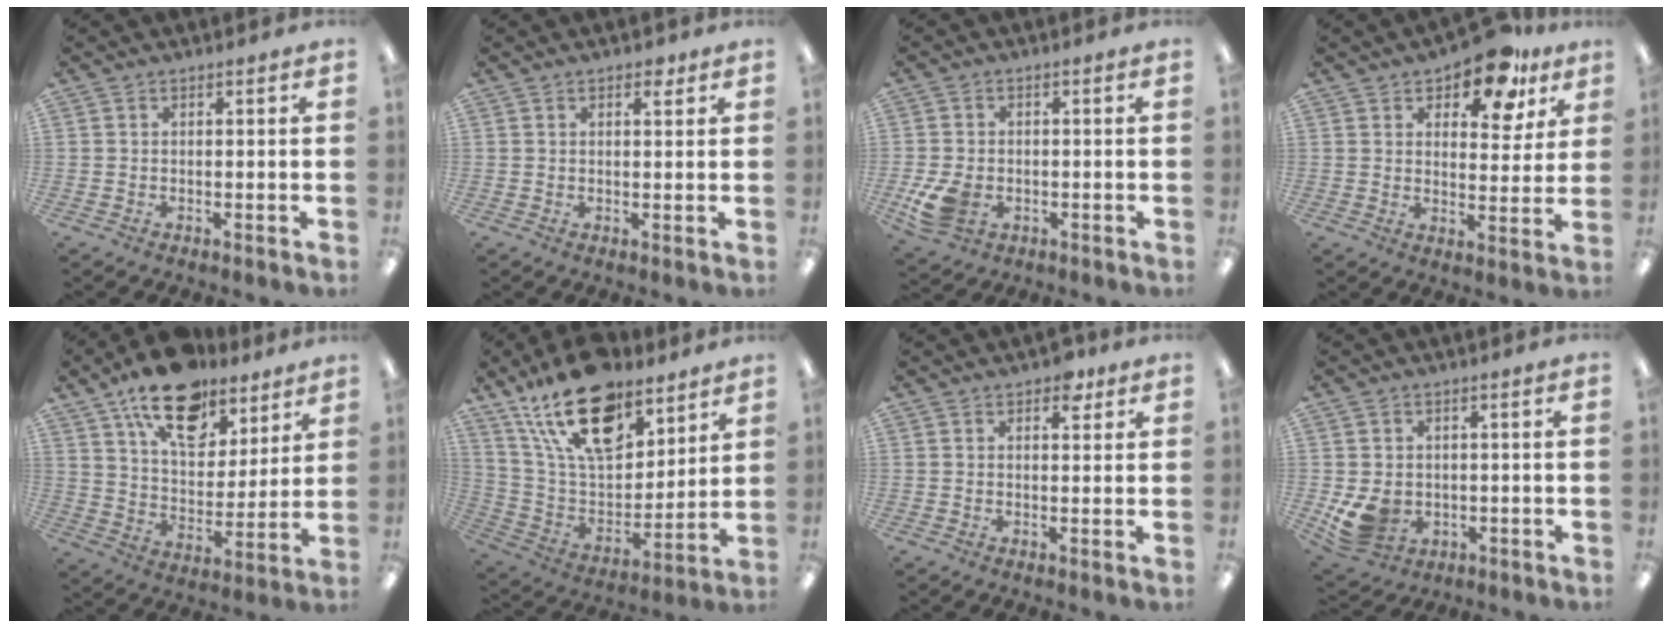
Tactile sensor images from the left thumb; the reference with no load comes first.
{"total": 2.5, "force": [1.6, 1.2, 1.5], "torque": [-0.007, -0.006, 0.022]}
{"total": 7.7, "force": [-2.3, 5.6, 4.8], "torque": [-0.105, 0.001, -0.040]}
{"total": 12.0, "force": [8.8, 5.2, 6.3], "torque": [-0.088, -0.044, 0.152]}
{"total": 19.0, "force": [13.1, 9.8, 9.6], "torque": [-0.157, -0.068, 0.229]}
{"total": 21.8, "force": [14.5, 10.9, 12.2], "torque": [-0.226, -0.074, 0.257]}
{"total": 3.6, "force": [2.1, 2.0, 2.1], "torque": [-0.014, -0.007, 0.031]}
{"total": 7.8, "force": [-0.9, 6.4, 4.3], "torque": [-0.099, 0.007, -0.012]}